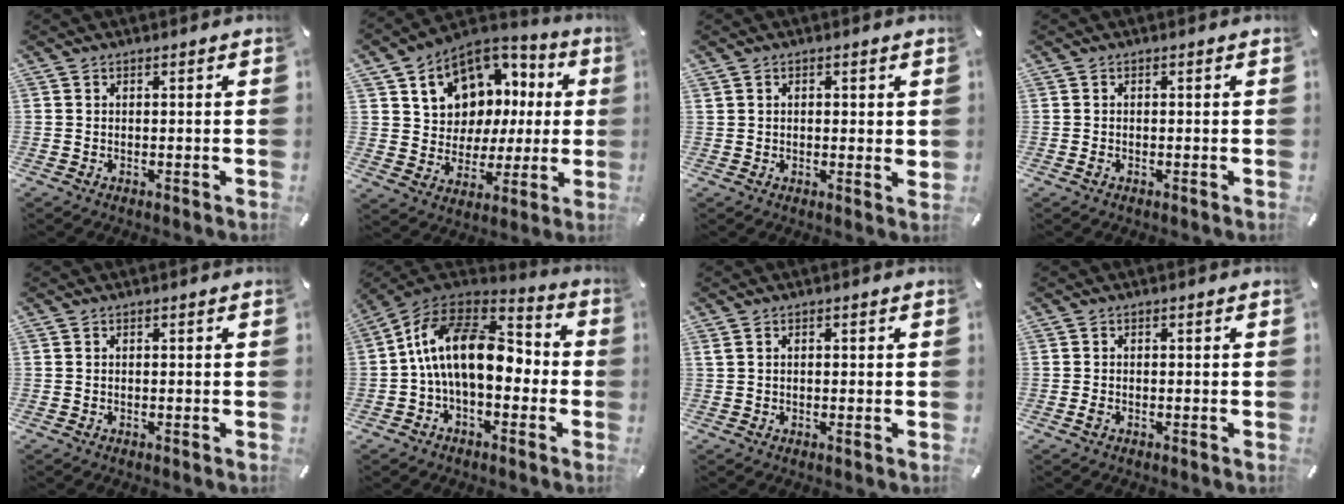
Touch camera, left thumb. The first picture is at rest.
{"total": 11.7, "force": [5.4, 9.7, 3.6], "torque": [-0.077, -0.047, 0.108]}
{"total": 1.8, "force": [0.6, 1.0, 1.4], "torque": [-0.019, 0.000, 0.008]}
{"total": 0.6, "force": [-0.3, 0.3, 0.5], "torque": [-0.008, -0.001, -0.005]}
{"total": 0.0}
{"total": 18.1, "force": [0.0, 10.9, 14.4], "torque": [-0.270, 0.018, -0.005]}
{"total": 1.1, "force": [0.2, 0.5, 1.0], "torque": [-0.019, 0.001, 0.003]}
{"total": 0.8, "force": [-0.4, 0.4, 0.6], "torque": [-0.017, -0.003, -0.010]}